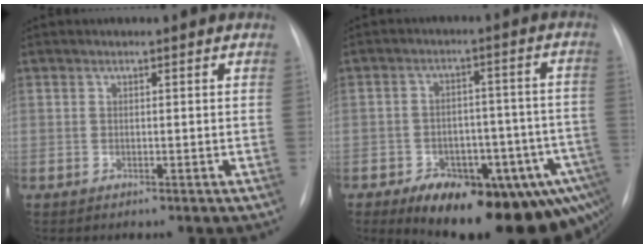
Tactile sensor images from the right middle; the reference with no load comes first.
{"total": 21.5, "force": [-13.7, 8.2, 14.4], "torque": [-0.118, 0.012, -0.172]}